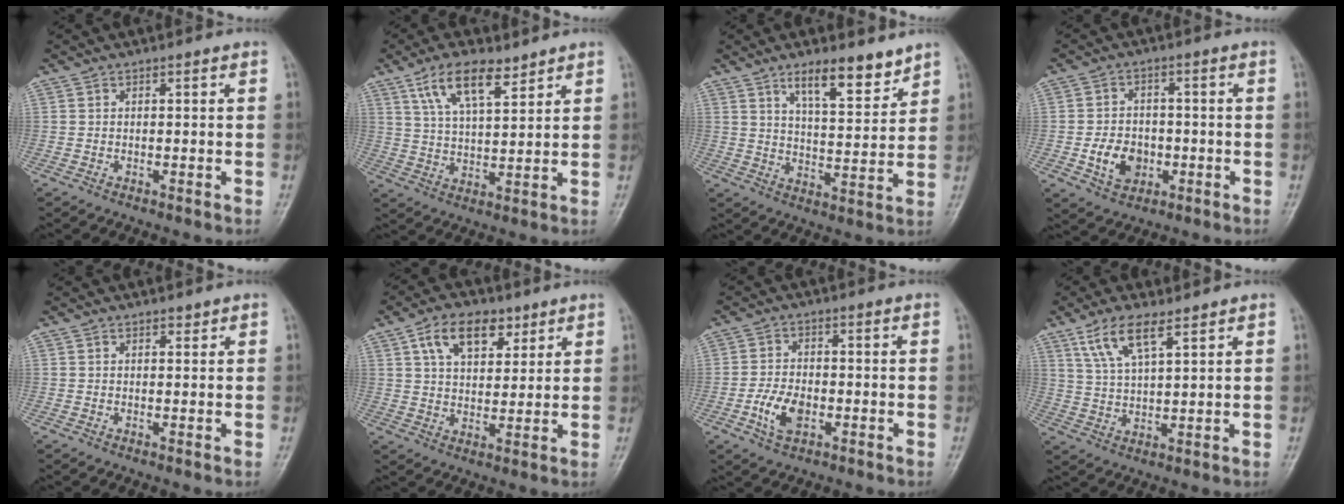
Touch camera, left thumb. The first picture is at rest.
{"total": 9.8, "force": [6.1, 3.8, 6.7], "torque": [-0.110, -0.026, 0.118]}
{"total": 9.6, "force": [6.8, 2.7, 6.2], "torque": [-0.080, -0.051, 0.114]}
{"total": 7.3, "force": [-2.1, 5.6, 4.2], "torque": [-0.051, 0.012, -0.032]}
{"total": 0.8, "force": [0.6, 0.4, 0.3], "torque": [-0.002, -0.004, 0.007]}
{"total": 10.1, "force": [5.1, 5.9, 6.4], "torque": [-0.083, -0.016, 0.088]}
{"total": 6.3, "force": [-2.2, 3.7, 4.5], "torque": [-0.085, 0.009, -0.043]}
{"total": 7.8, "force": [4.8, 2.4, 5.6], "torque": [-0.110, -0.014, 0.101]}